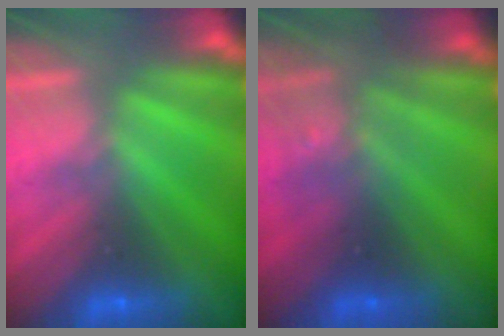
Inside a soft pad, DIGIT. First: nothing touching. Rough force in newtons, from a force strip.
{"total": 2.8}